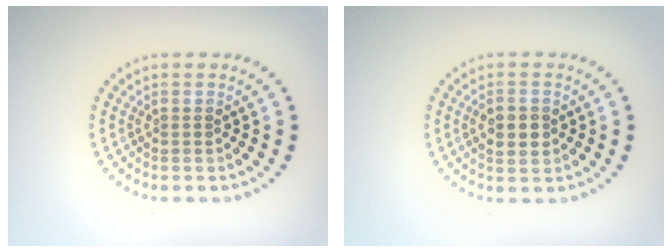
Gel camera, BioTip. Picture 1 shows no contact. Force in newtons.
{"total": 2.7, "press": 2.7, "slide": 0.1}